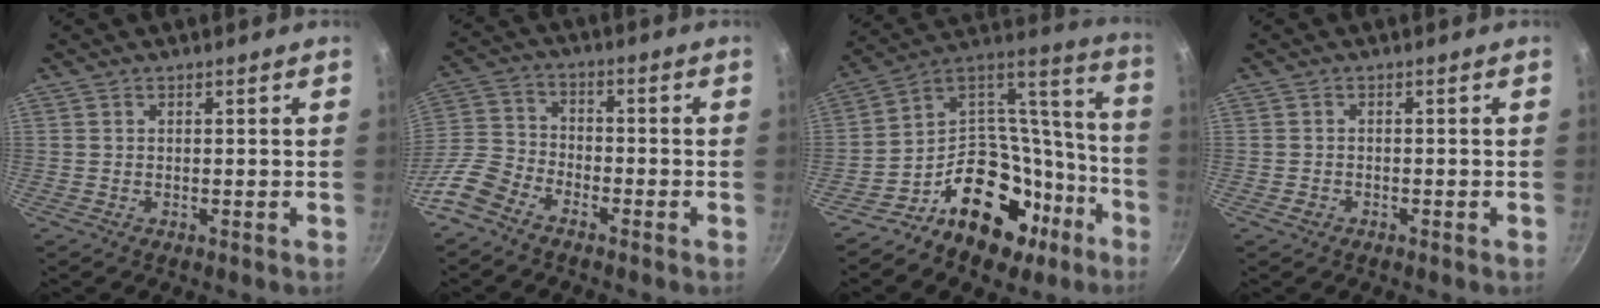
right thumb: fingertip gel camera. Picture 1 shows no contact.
{"total": 9.1, "force": [-6.2, 4.9, 4.5], "torque": [-0.091, 0.045, -0.144]}
{"total": 25.7, "force": [-13.4, 16.6, 14.3], "torque": [-0.171, 0.126, -0.202]}
{"total": 1.0, "force": [-0.7, 0.6, 0.5], "torque": [-0.014, 0.006, -0.010]}